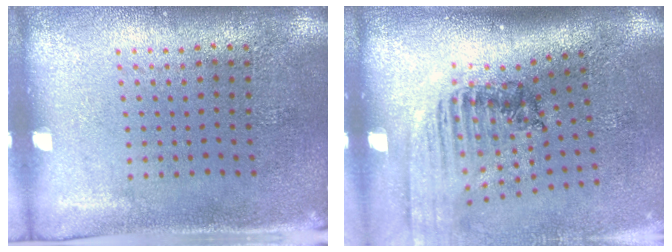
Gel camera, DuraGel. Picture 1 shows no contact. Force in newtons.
{"total": 1.7, "press": 1.4, "slide": 1.0}